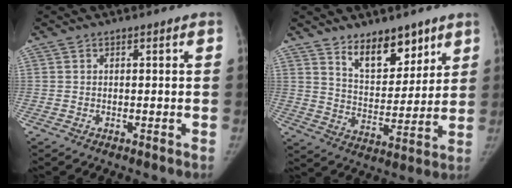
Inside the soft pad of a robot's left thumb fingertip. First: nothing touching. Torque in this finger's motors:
{"motor_torque": [0.74, 0.82, 0.12, 0.05, 0.03]}